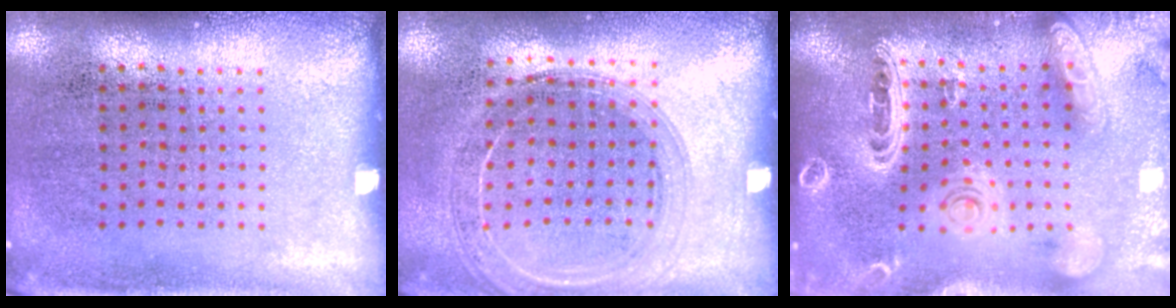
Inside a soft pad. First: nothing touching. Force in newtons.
{"total": 1.5, "press": 1.5, "slide": 0.2}
{"total": 3.5, "press": 2.7, "slide": 2.1}